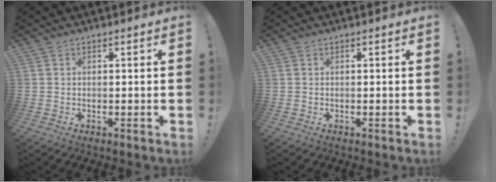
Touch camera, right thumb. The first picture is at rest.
{"total": 0.0}